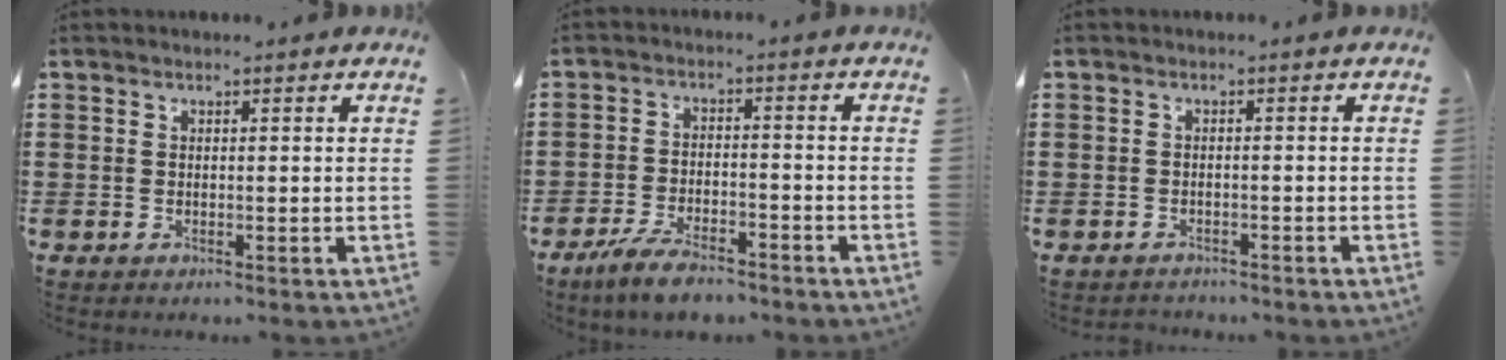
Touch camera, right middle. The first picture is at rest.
{"total": 5.9, "force": [-5.0, 1.3, 2.9], "torque": [-0.066, -0.002, -0.096]}
{"total": 1.2, "force": [-1.2, 0.3, -0.2], "torque": [-0.001, 0.000, -0.027]}